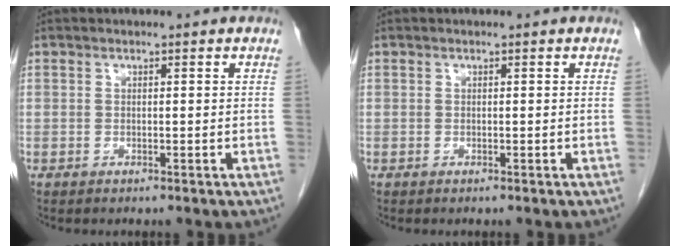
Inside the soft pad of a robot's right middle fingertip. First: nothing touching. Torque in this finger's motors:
{"motor_torque": [0.32, -0.26, 0.02, -0.01]}